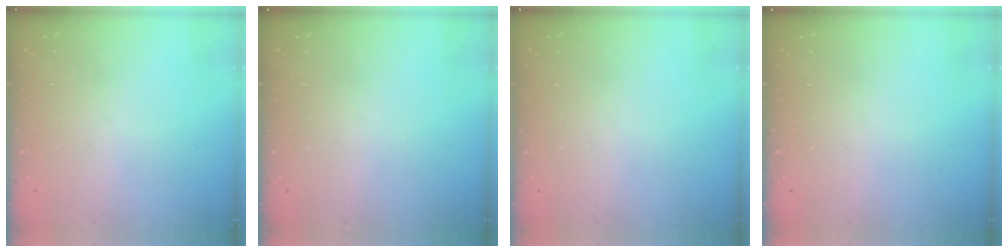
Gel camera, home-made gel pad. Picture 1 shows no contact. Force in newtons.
{"total": 0.0}
{"total": 0.0}
{"total": 0.0}